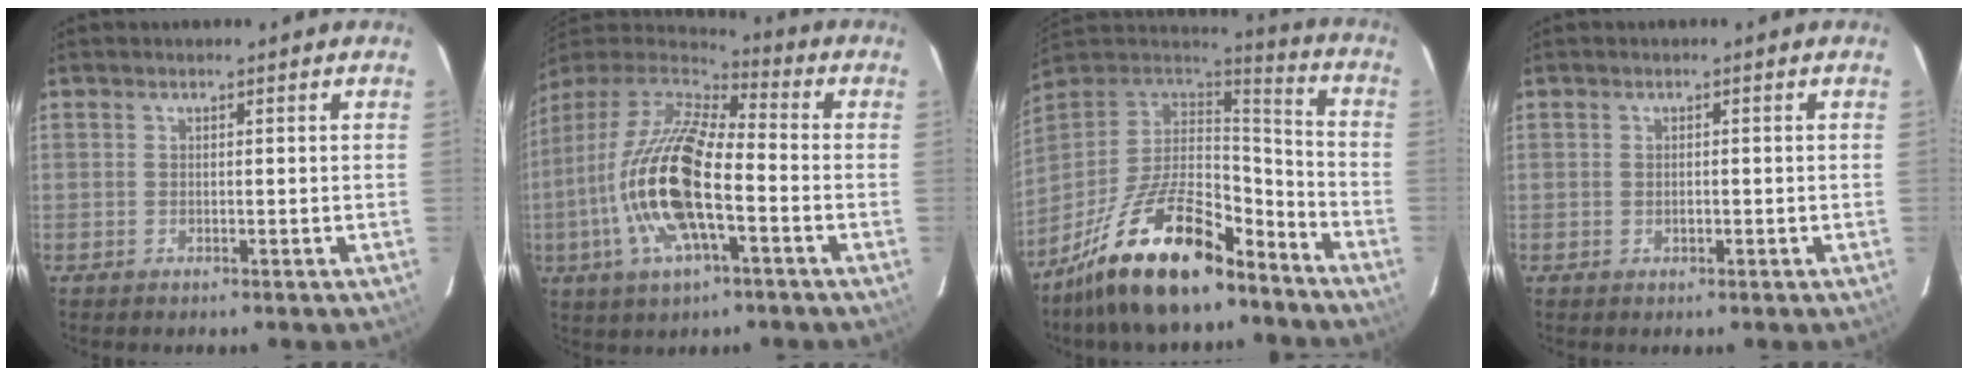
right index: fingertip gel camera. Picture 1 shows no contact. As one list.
[{"total": 19.9, "force": [-5.3, 7.0, 17.8], "torque": [-0.358, -0.014, -0.110]}, {"total": 22.6, "force": [-15.2, 8.4, 14.5], "torque": [-0.279, -0.012, -0.254]}, {"total": 0.9, "force": [-0.3, 0.7, 0.5], "torque": [-0.008, 0.002, -0.004]}]